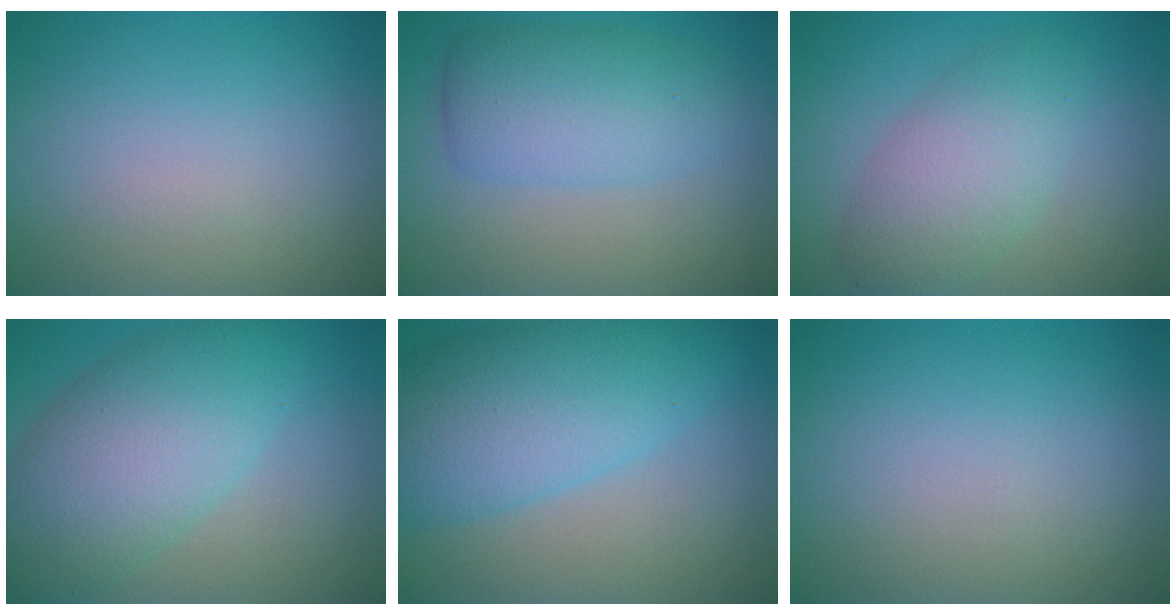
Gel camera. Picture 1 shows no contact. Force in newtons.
{"total": 5.4, "press": 5.4, "slide": 0.3}
{"total": 5.0, "press": 5.0, "slide": 0.1}
{"total": 8.1, "press": 8.1, "slide": 0.1}
{"total": 8.6, "press": 8.6, "slide": 0.2}
{"total": 0.0}